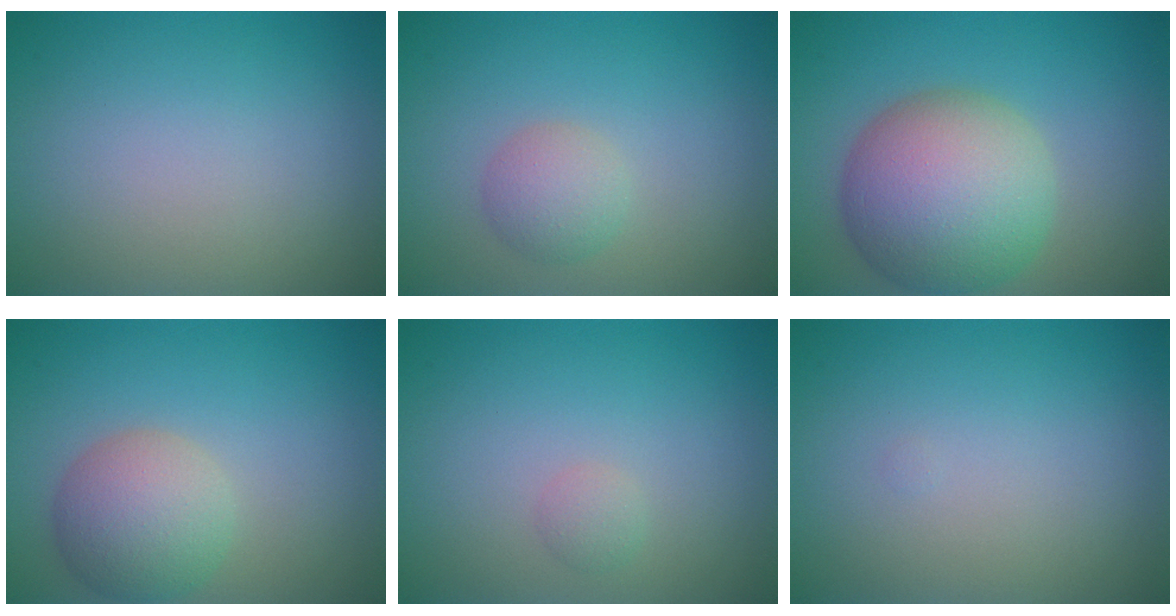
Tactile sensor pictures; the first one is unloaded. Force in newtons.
{"total": 2.3, "press": 2.3, "slide": 0.1}
{"total": 10.1, "press": 10.1, "slide": 0.4}
{"total": 4.9, "press": 4.9, "slide": 0.4}
{"total": 0.9, "press": 0.9, "slide": 0.1}
{"total": 0.0}